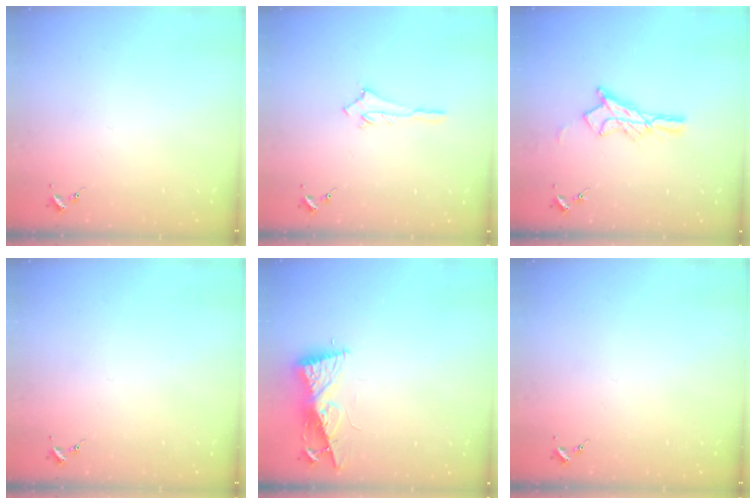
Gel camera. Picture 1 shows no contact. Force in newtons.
{"total": 3.0, "press": 3.0, "slide": 0.2}
{"total": 11.3, "press": 11.3, "slide": 0.8}
{"total": 0.0}
{"total": 8.4, "press": 8.4, "slide": 0.8}
{"total": 0.0}